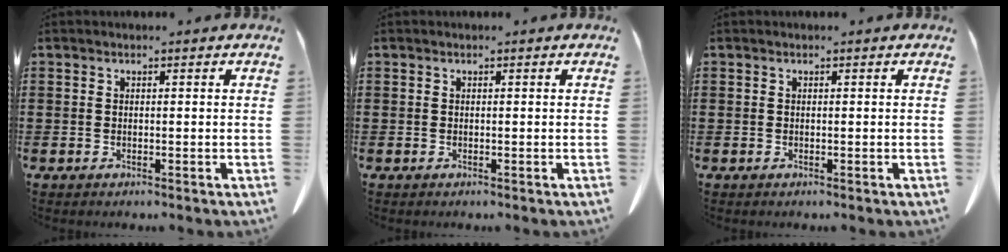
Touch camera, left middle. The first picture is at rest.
{"total": 0.0}
{"total": 0.0}